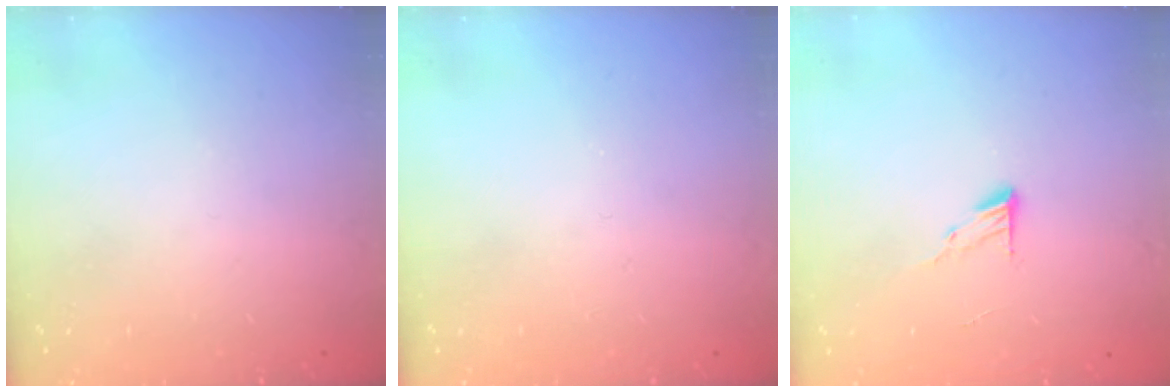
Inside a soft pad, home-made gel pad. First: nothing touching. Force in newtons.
{"total": 0.0}
{"total": 4.6, "press": 4.5, "slide": 0.5}